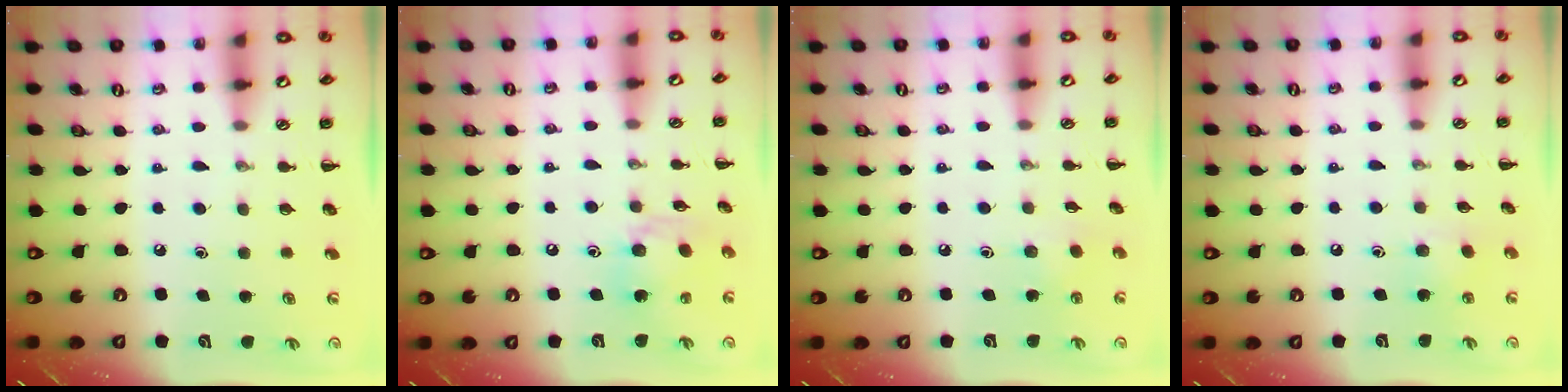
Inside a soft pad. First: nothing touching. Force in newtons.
{"total": 10.7, "press": 10.6, "slide": 1.4}
{"total": 2.7, "press": 2.6, "slide": 0.6}
{"total": 5.4, "press": 5.2, "slide": 1.4}